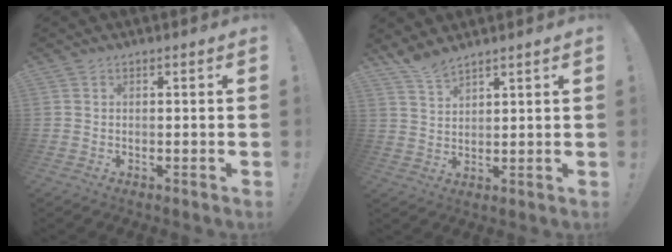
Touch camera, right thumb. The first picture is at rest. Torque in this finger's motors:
{"motor_torque": [-0.13, 0.06, 0.09, 0.00, 0.15]}